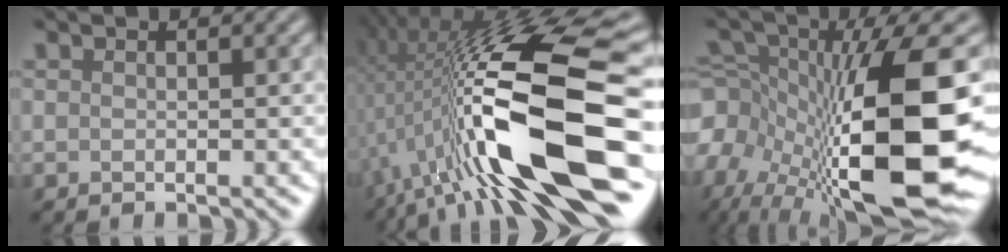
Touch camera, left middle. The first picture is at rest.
{"total": 14.7, "force": [-1.5, 4.2, 14.0], "torque": [-0.240, 0.005, -0.035]}
{"total": 18.3, "force": [-4.7, 8.1, 15.7], "torque": [-0.292, -0.007, -0.078]}